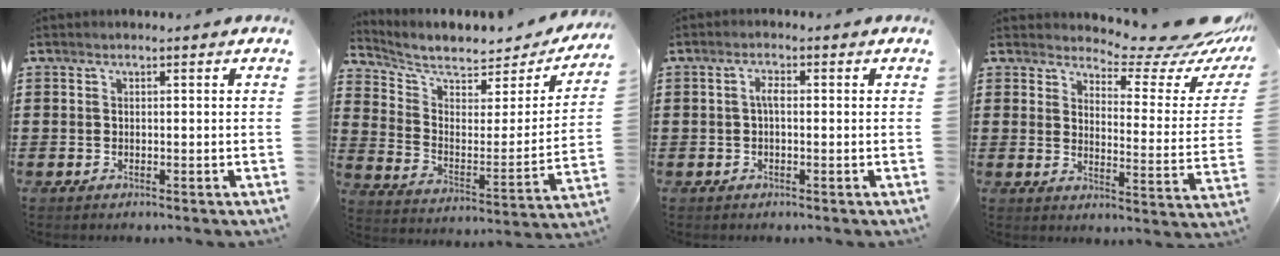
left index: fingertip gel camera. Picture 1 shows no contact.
{"total": 5.8, "force": [5.1, 1.5, 2.5], "torque": [-0.076, -0.039, 0.084]}
{"total": 1.9, "force": [0.0, 0.7, 1.8], "torque": [-0.036, 0.006, -0.001]}
{"total": 7.1, "force": [6.6, 1.0, 2.5], "torque": [-0.049, -0.055, 0.110]}